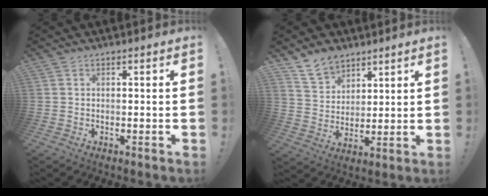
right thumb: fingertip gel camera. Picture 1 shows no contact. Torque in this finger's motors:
{"motor_torque": [-0.89, 0.87, -0.29, 0.38, -0.07]}